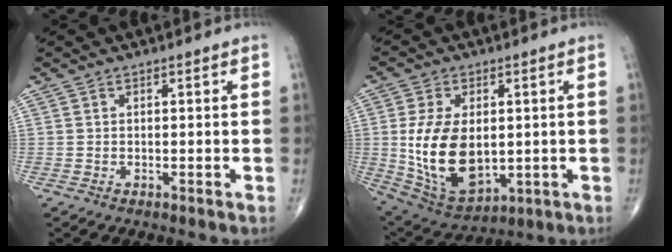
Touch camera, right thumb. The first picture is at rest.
{"total": 16.1, "force": [0.0, 9.6, 12.9], "torque": [-0.229, -0.010, 0.024]}